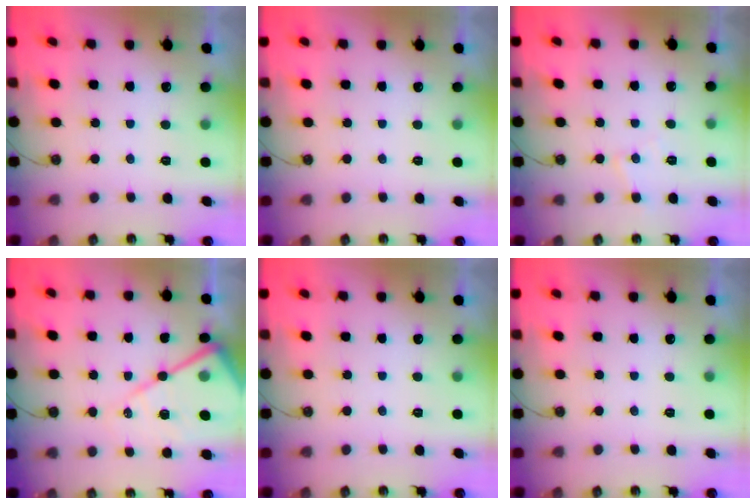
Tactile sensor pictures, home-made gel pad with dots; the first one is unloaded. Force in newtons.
{"total": 0.0}
{"total": 6.4, "press": 6.4, "slide": 0.5}
{"total": 17.8, "press": 17.8, "slide": 1.6}
{"total": 0.0}
{"total": 0.0}